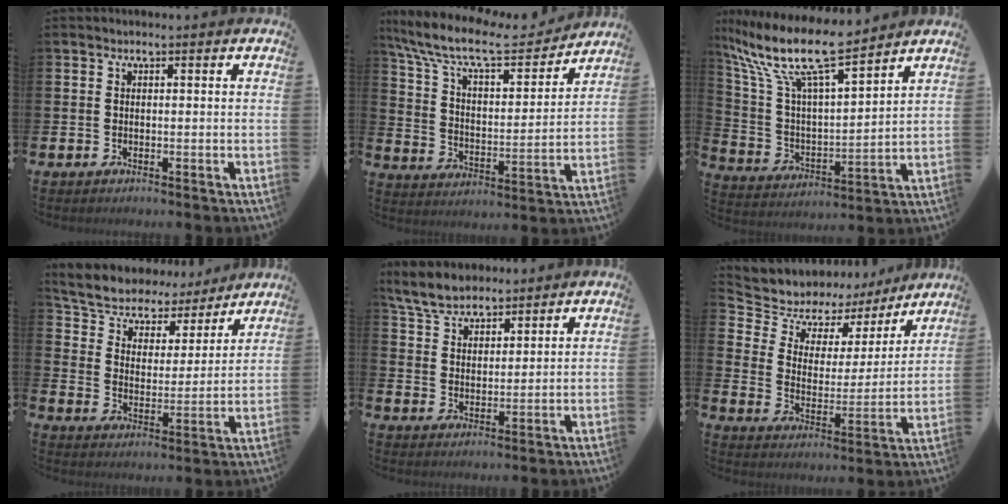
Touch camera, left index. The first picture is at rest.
{"total": 11.3, "force": [9.9, 3.0, 4.5], "torque": [-0.129, -0.057, 0.167]}
{"total": 11.8, "force": [9.9, 1.7, 6.2], "torque": [-0.166, -0.057, 0.170]}
{"total": 7.2, "force": [6.7, 2.6, 0.7], "torque": [-0.050, -0.052, 0.116]}
{"total": 6.2, "force": [5.8, 2.0, 1.4], "torque": [-0.055, -0.013, 0.109]}
{"total": 6.6, "force": [5.1, 3.9, 1.2], "torque": [-0.061, -0.040, 0.085]}